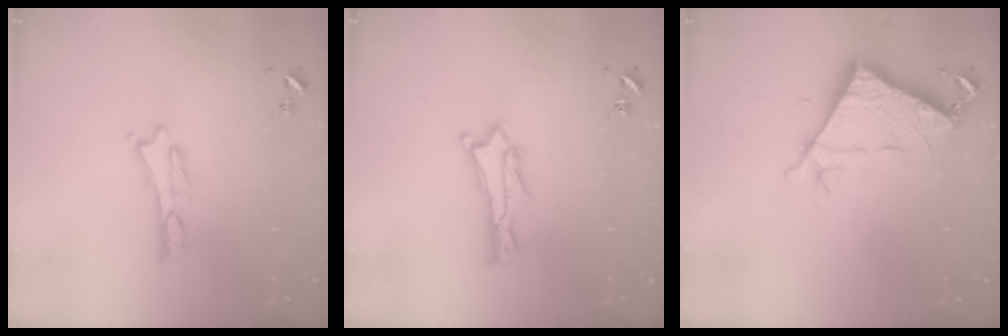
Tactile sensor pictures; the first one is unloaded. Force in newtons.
{"total": 0.9, "press": 0.9, "slide": 0.2}
{"total": 8.3, "press": 8.3, "slide": 0.6}